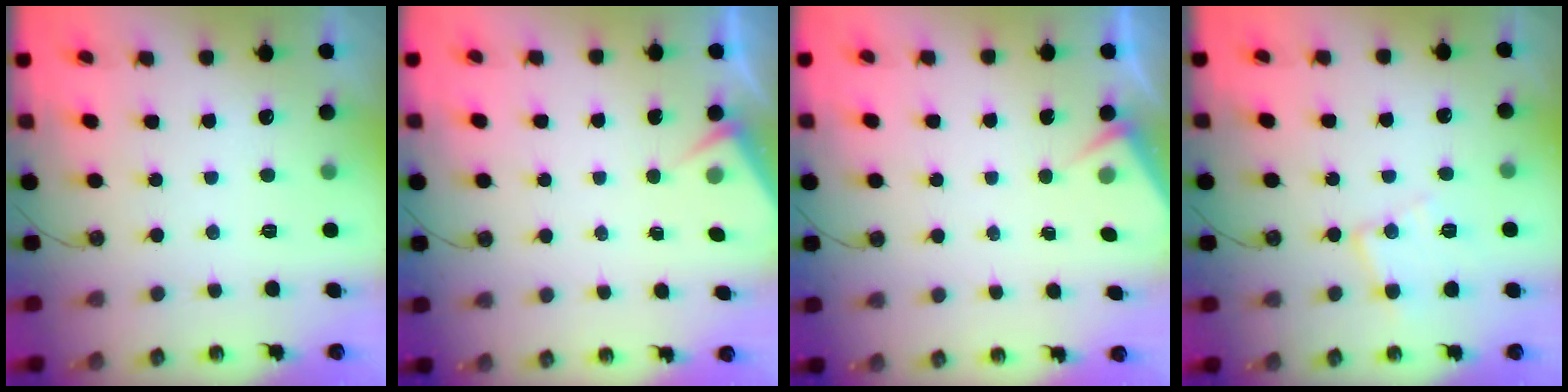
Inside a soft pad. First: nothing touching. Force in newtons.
{"total": 2.8, "press": 2.7, "slide": 0.4}
{"total": 2.8, "press": 2.7, "slide": 0.4}
{"total": 10.0, "press": 10.0, "slide": 0.7}